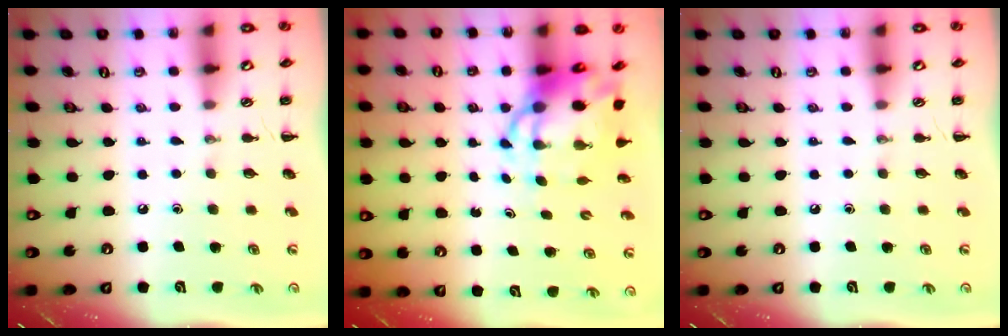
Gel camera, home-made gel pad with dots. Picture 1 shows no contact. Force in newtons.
{"total": 9.3, "press": 8.9, "slide": 2.7}
{"total": 0.0}